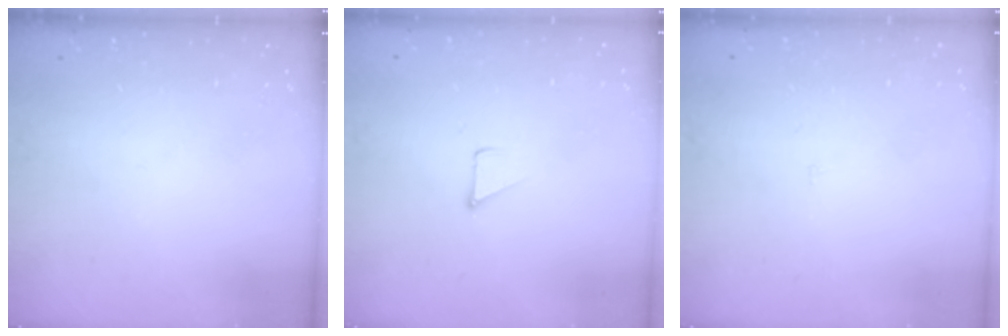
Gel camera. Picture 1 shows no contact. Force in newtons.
{"total": 1.7, "press": 1.7, "slide": 0.1}
{"total": 1.8, "press": 1.8, "slide": 0.1}